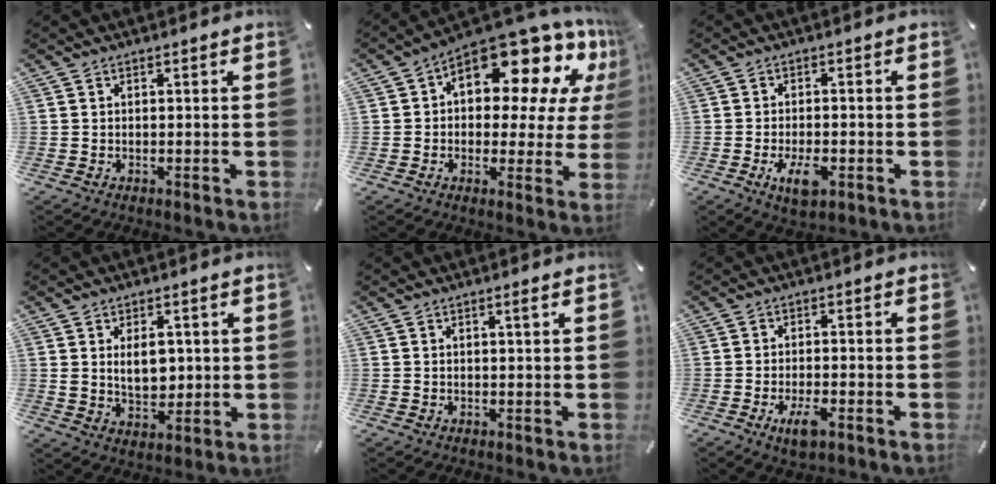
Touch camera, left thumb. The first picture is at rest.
{"total": 15.8, "force": [9.4, 8.0, 9.8], "torque": [-0.138, -0.081, 0.160]}
{"total": 6.1, "force": [-2.5, 2.9, 4.8], "torque": [-0.108, -0.001, -0.047]}
{"total": 7.0, "force": [1.5, 4.6, 5.0], "torque": [-0.073, -0.003, 0.023]}
{"total": 0.9, "force": [0.3, 0.0, 0.9], "torque": [-0.015, 0.000, 0.005]}
{"total": 5.0, "force": [-2.5, 1.8, 3.9], "torque": [-0.079, 0.002, -0.046]}